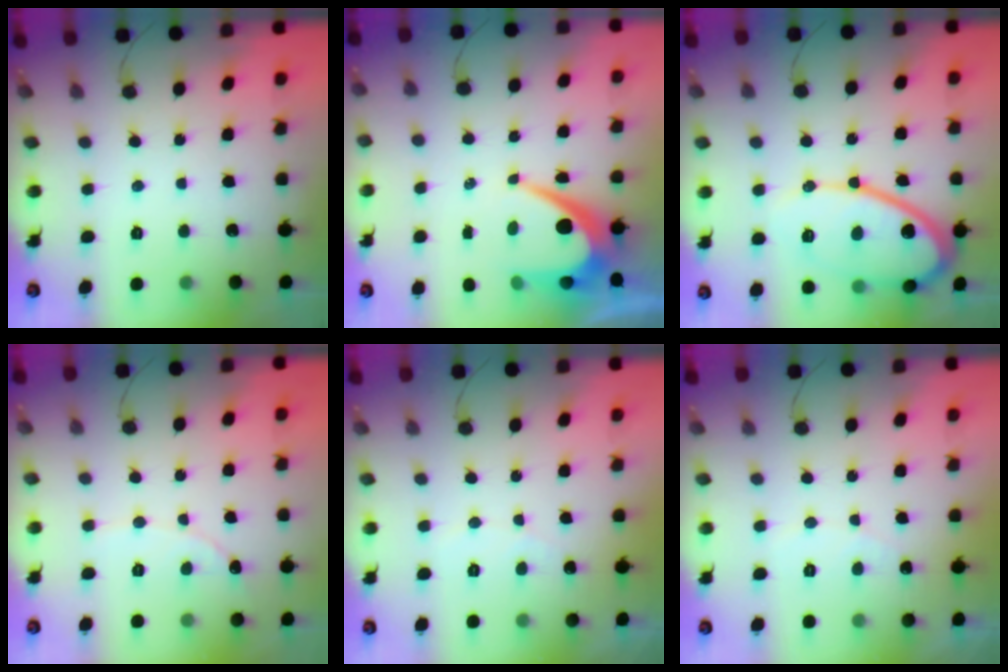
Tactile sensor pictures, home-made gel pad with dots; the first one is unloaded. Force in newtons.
{"total": 9.3, "press": 9.3, "slide": 0.6}
{"total": 16.6, "press": 16.6, "slide": 1.3}
{"total": 2.2, "press": 2.2, "slide": 0.2}
{"total": 2.8, "press": 2.8, "slide": 0.2}
{"total": 2.8, "press": 2.8, "slide": 0.2}